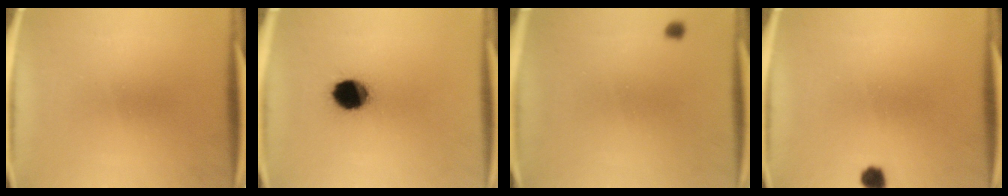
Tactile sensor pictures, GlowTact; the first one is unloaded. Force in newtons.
{"total": 10.8}
{"total": 1.0}
{"total": 2.4}